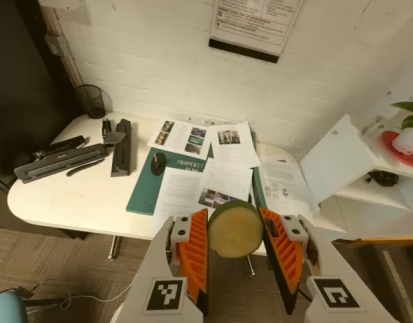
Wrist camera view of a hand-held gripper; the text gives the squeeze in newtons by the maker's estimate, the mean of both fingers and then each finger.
{"total": 9.9, "left": 10.1, "right": 9.6}